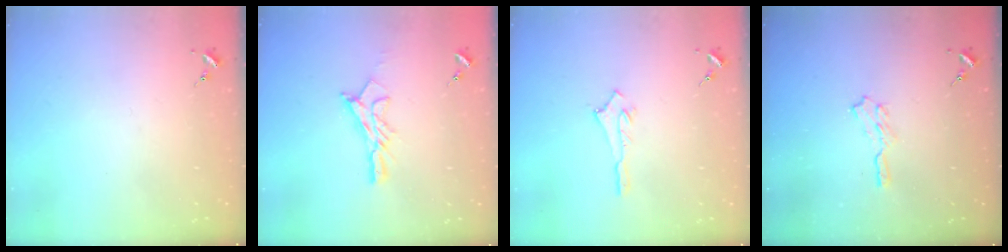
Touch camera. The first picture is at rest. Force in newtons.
{"total": 11.6, "press": 11.6, "slide": 0.9}
{"total": 2.7, "press": 2.7, "slide": 0.1}
{"total": 5.8, "press": 5.7, "slide": 0.7}